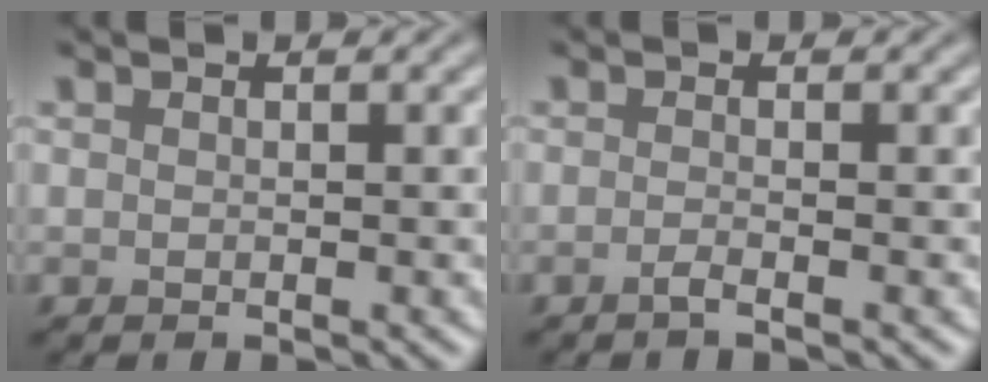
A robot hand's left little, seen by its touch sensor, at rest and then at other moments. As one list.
[{"total": 1.0, "force": [-0.9, -0.1, 0.5], "torque": [-0.012, -0.004, -0.020]}]